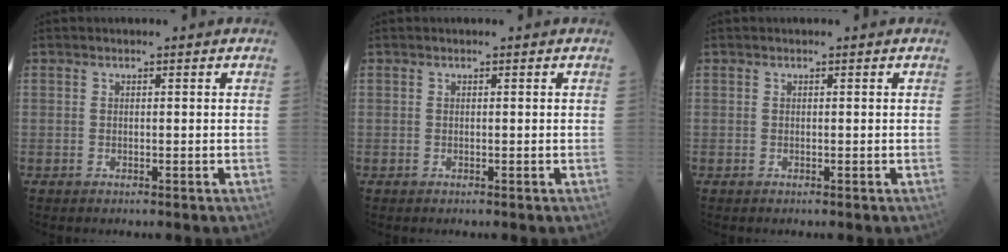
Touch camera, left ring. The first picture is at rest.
{"total": 0.0}
{"total": 0.0}